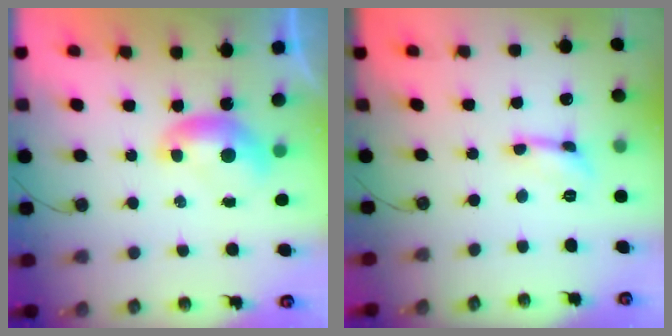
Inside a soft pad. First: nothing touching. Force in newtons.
{"total": 1.2, "press": 1.1, "slide": 0.3}